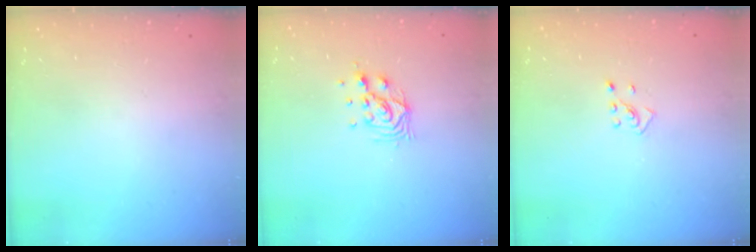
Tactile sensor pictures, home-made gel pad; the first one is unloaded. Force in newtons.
{"total": 8.4, "press": 8.4, "slide": 0.6}
{"total": 2.7, "press": 2.6, "slide": 0.9}